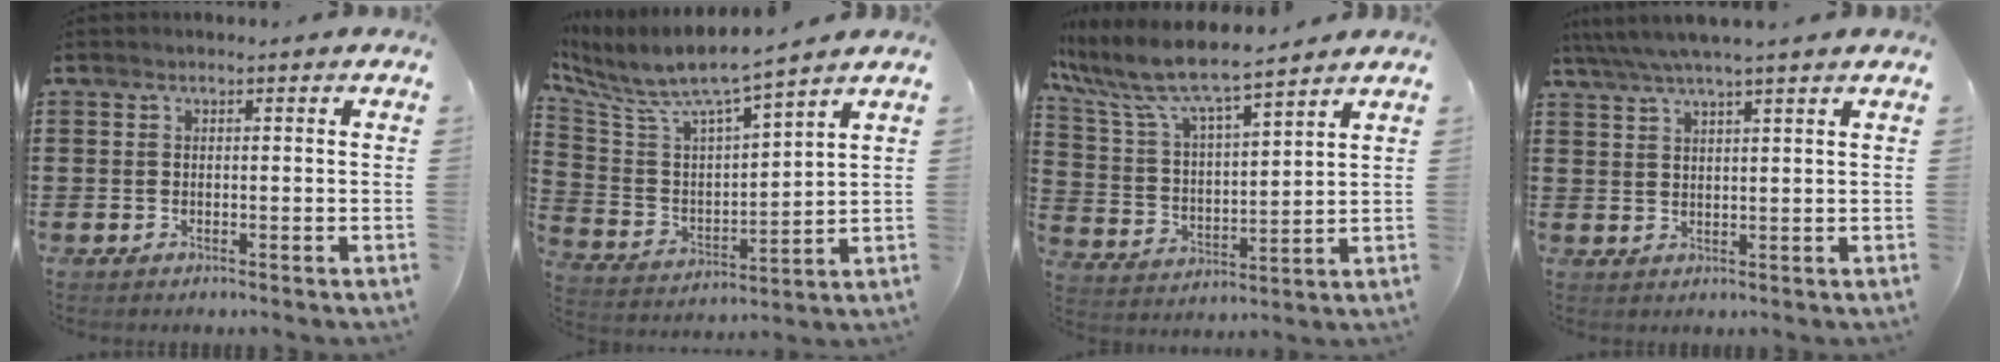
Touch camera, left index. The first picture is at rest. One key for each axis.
{"total": 7.0, "fx": 6.3, "fy": 0.7, "fz": 3.0, "tx": -0.093, "ty": -0.048, "tz": 0.102}
{"total": 8.0, "fx": 7.0, "fy": 1.0, "fz": 3.6, "tx": -0.103, "ty": -0.039, "tz": 0.117}
{"total": 3.7, "fx": 3.1, "fy": -0.3, "fz": 2.0, "tx": -0.048, "ty": -0.008, "tz": 0.056}